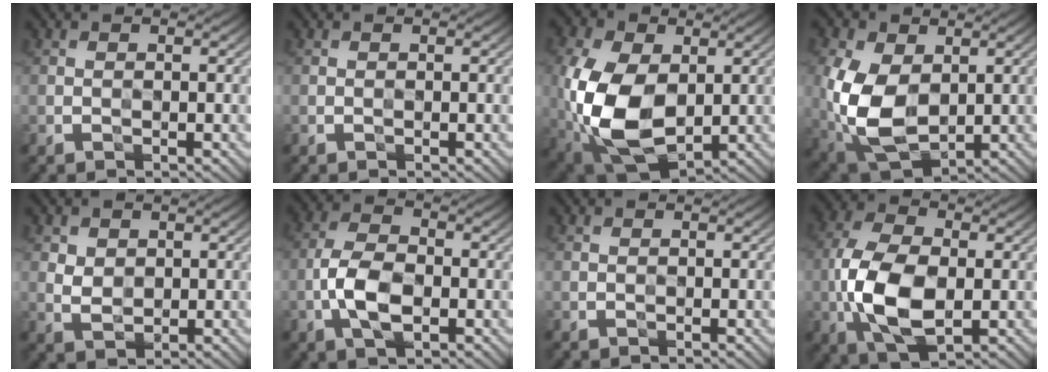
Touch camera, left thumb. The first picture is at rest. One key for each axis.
{"total": 0.0}
{"total": 15.0, "fx": -1.0, "fy": 9.6, "fz": 11.5, "tx": -0.283, "ty": -0.019, "tz": -0.018}
{"total": 13.3, "fx": 0.0, "fy": 8.7, "fz": 10.0, "tx": -0.263, "ty": -0.012, "tz": 0.001}
{"total": 2.7, "fx": 1.2, "fy": 2.1, "fz": 1.2, "tx": -0.032, "ty": -0.004, "tz": 0.021}
{"total": 6.5, "fx": -1.8, "fy": 3.4, "fz": 5.3, "tx": -0.114, "ty": 0.003, "tz": -0.043}
{"total": 0.0}
{"total": 11.3, "fx": -1.7, "fy": 6.2, "fz": 9.2, "tx": -0.215, "ty": -0.006, "tz": -0.033}